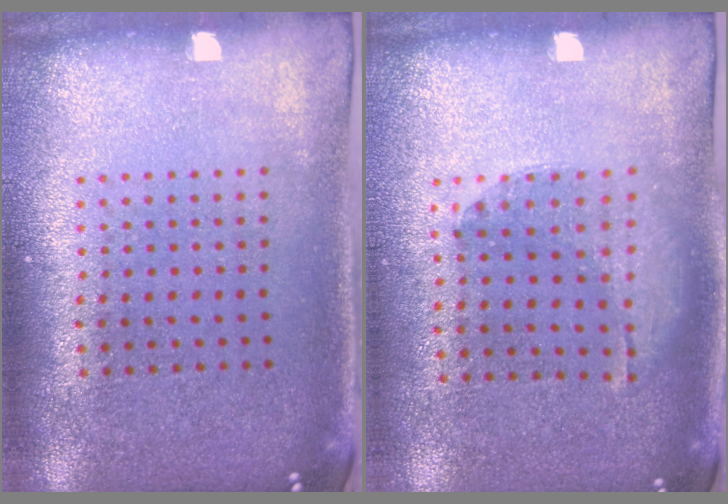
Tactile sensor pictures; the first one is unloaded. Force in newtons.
{"total": 1.2, "press": 0.8, "slide": 0.9}